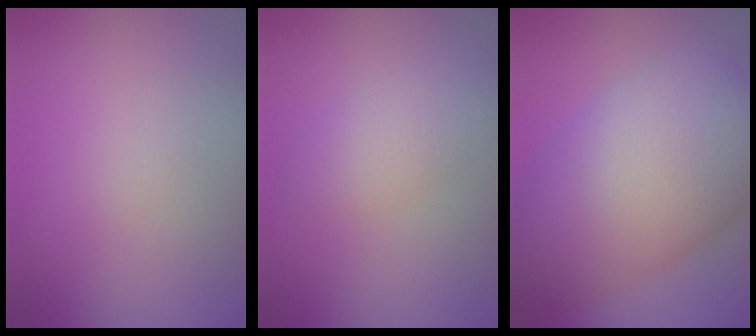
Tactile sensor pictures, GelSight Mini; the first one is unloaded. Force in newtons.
{"total": 2.7, "press": 2.7, "slide": 0.3}
{"total": 12.1, "press": 12.1, "slide": 0.4}